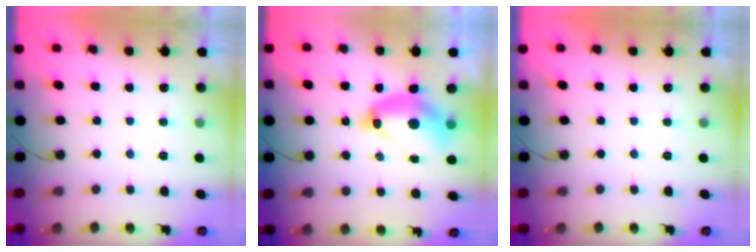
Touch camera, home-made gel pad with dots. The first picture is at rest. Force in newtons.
{"total": 11.2, "press": 11.1, "slide": 1.1}
{"total": 0.0}